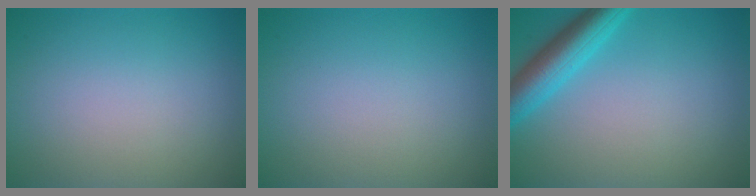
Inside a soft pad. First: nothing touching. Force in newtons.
{"total": 0.0}
{"total": 4.8, "press": 4.8, "slide": 0.2}